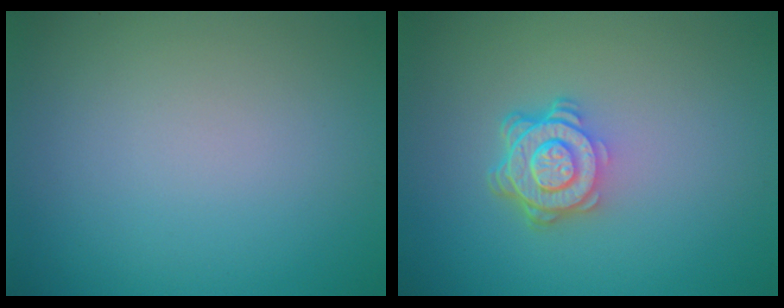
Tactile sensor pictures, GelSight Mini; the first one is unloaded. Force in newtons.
{"total": 4.5, "press": 3.2, "slide": 3.1}